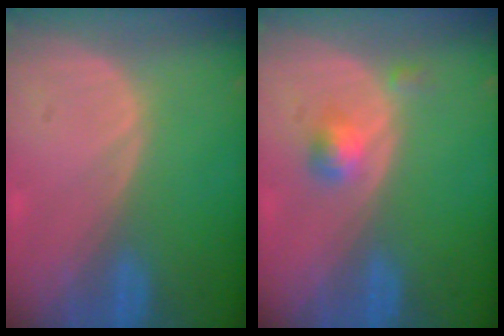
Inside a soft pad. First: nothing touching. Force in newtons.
{"total": 2.6, "press": 2.4, "slide": 1.1}